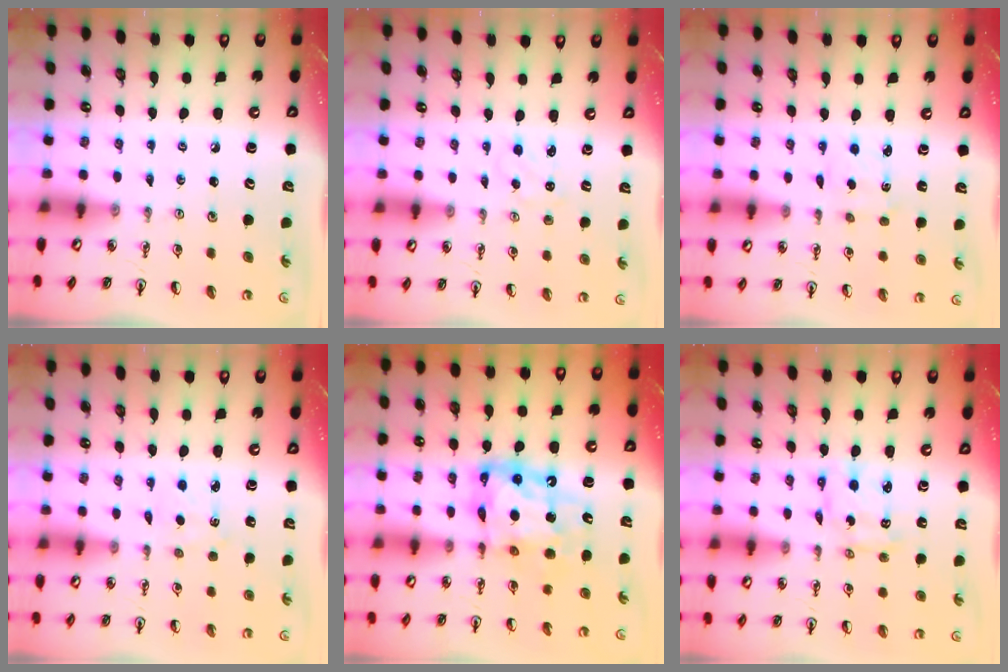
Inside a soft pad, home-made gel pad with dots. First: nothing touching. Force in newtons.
{"total": 0.0}
{"total": 2.4, "press": 2.3, "slide": 0.4}
{"total": 2.2, "press": 2.2, "slide": 0.4}
{"total": 12.4, "press": 12.3, "slide": 1.1}
{"total": 3.5, "press": 3.5, "slide": 0.1}